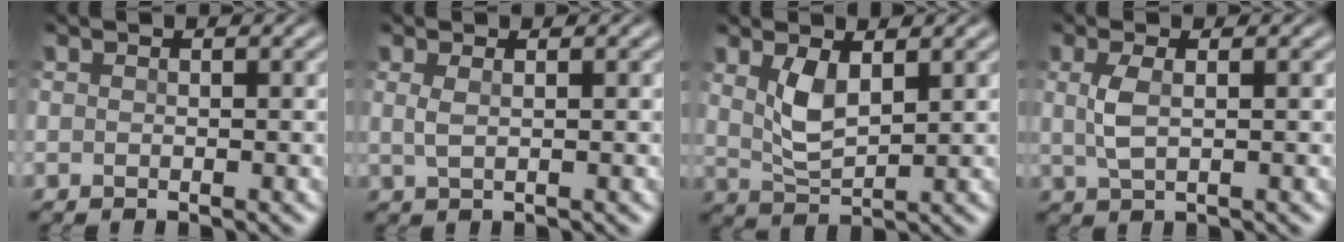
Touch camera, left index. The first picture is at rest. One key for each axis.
{"total": 1.2, "fx": 0.2, "fy": 0.3, "fz": 1.2, "tx": -0.029, "ty": 0.001, "tz": 0.007}
{"total": 3.0, "fx": 1.1, "fy": 1.0, "fz": 2.6, "tx": -0.062, "ty": -0.003, "tz": 0.027}
{"total": 2.3, "fx": 0.2, "fy": 0.8, "fz": 2.2, "tx": -0.051, "ty": 0.002, "tz": 0.005}